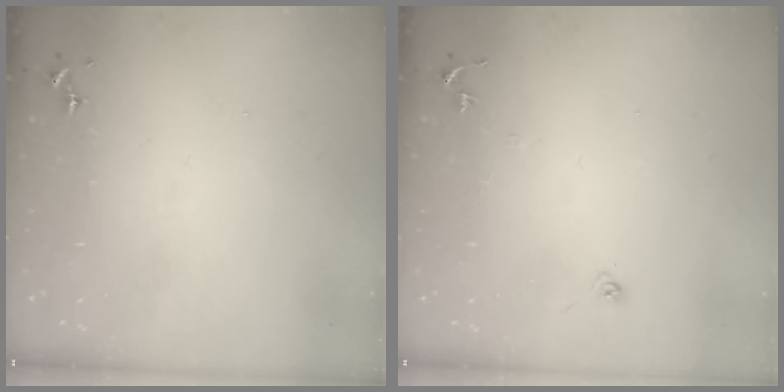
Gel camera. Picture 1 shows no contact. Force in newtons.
{"total": 6.2, "press": 6.1, "slide": 0.5}